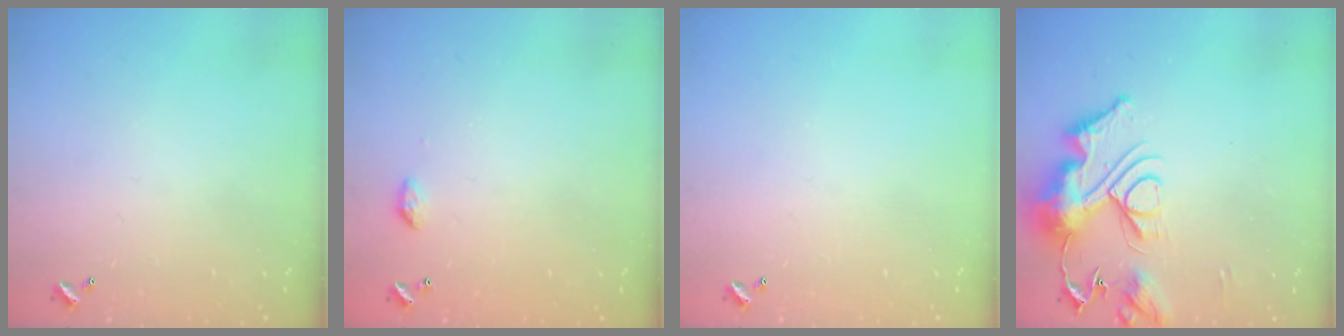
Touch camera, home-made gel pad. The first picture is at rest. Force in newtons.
{"total": 4.1, "press": 4.1, "slide": 0.6}
{"total": 0.0}
{"total": 17.1, "press": 17.1, "slide": 1.7}